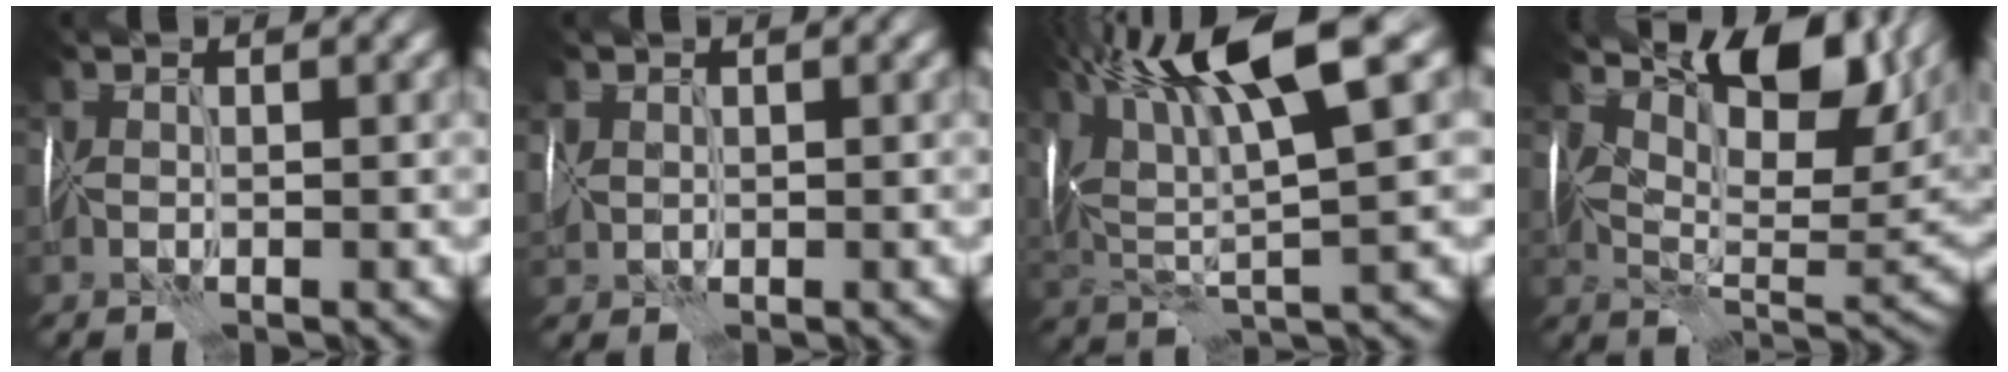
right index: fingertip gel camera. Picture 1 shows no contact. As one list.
[{"total": 2.8, "force": [0.9, 2.1, 1.5], "torque": [-0.033, 0.005, 0.021]}, {"total": 11.5, "force": [5.5, 2.5, 9.7], "torque": [-0.191, 0.023, 0.096]}, {"total": 10.9, "force": [5.3, 4.8, 8.2], "torque": [-0.124, -0.001, 0.094]}]